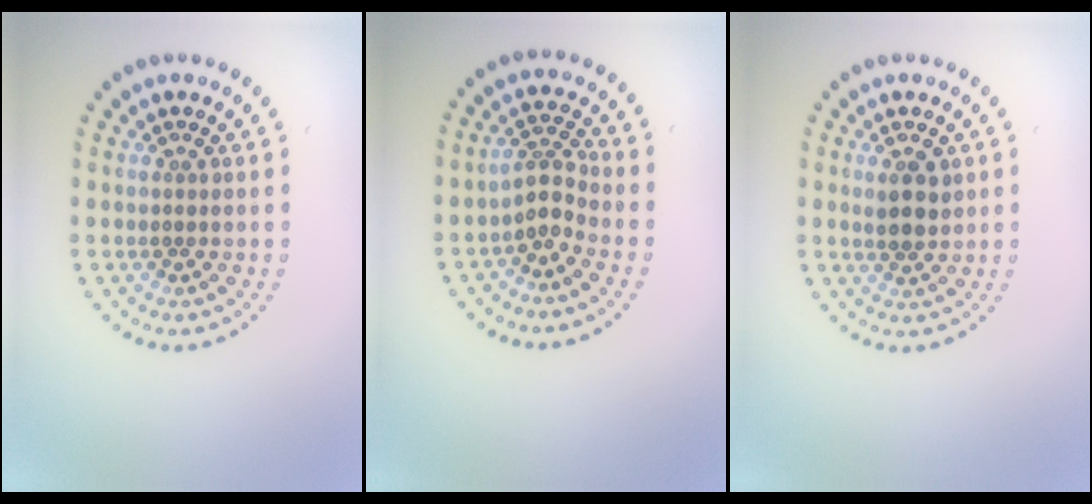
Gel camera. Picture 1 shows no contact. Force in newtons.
{"total": 2.2, "press": 1.4, "slide": 1.7}
{"total": 2.4, "press": 2.2, "slide": 0.8}